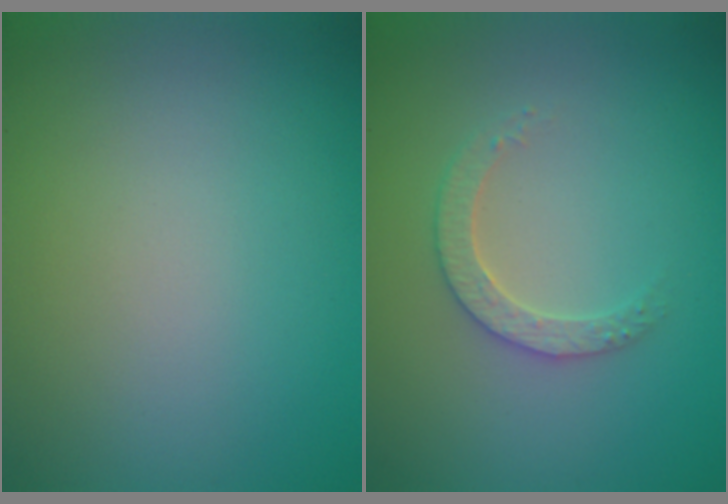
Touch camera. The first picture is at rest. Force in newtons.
{"total": 2.5, "press": 2.4, "slide": 0.7}